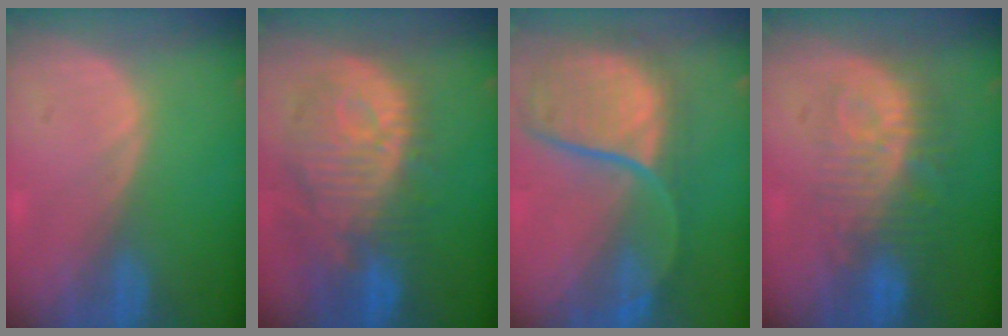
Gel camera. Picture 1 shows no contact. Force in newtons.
{"total": 12.6, "press": 11.2, "slide": 5.8}
{"total": 11.6, "press": 9.9, "slide": 6.1}
{"total": 9.7, "press": 8.7, "slide": 4.1}